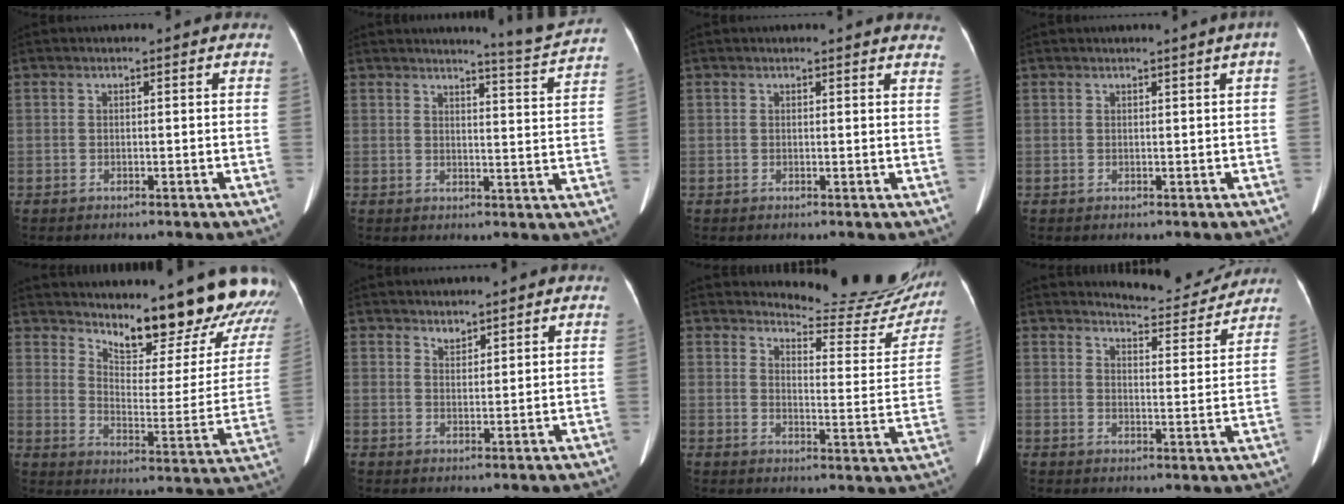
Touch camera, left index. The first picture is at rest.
{"total": 6.5, "force": [6.2, -1.9, 0.7], "torque": [-0.027, -0.063, 0.071]}
{"total": 9.3, "force": [8.9, 1.2, 2.5], "torque": [-0.001, -0.037, 0.067]}
{"total": 1.5, "force": [0.5, -0.6, 1.3], "torque": [-0.013, -0.017, 0.006]}
{"total": 23.2, "force": [21.0, 4.3, 8.9], "torque": [-0.116, -0.105, 0.257]}
{"total": 1.8, "force": [1.6, 0.8, 0.3], "torque": [-0.002, -0.007, 0.027]}
{"total": 15.8, "force": [15.3, 2.4, 3.2], "torque": [-0.025, -0.102, 0.161]}
{"total": 8.6, "force": [8.5, 0.9, 1.0], "torque": [-0.011, -0.032, 0.104]}